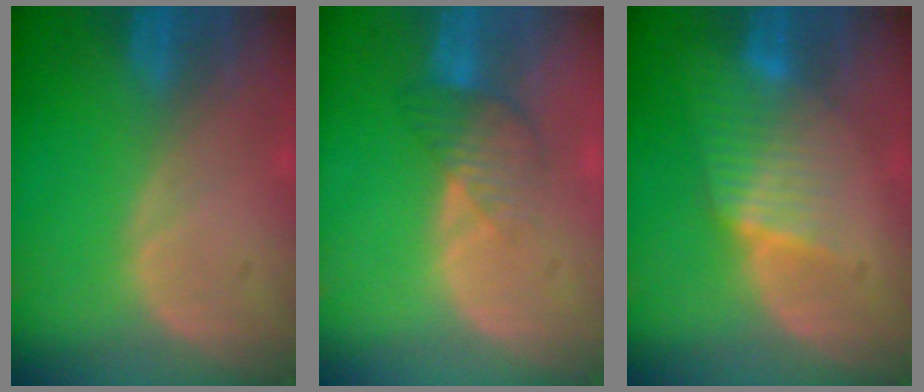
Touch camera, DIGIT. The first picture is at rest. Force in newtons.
{"total": 4.5, "press": 3.9, "slide": 2.3}
{"total": 6.5, "press": 5.8, "slide": 3.0}